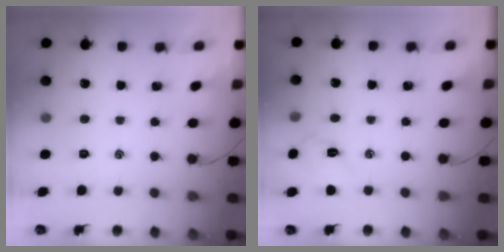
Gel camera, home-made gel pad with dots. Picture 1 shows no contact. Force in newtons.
{"total": 3.6, "press": 3.5, "slide": 0.9}